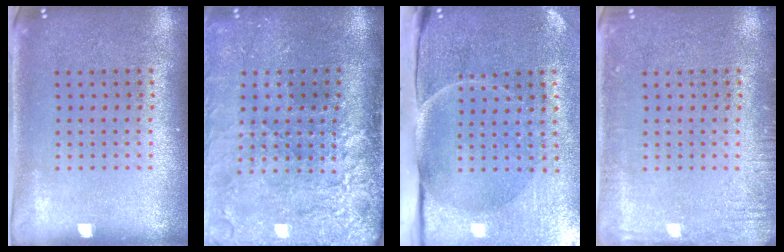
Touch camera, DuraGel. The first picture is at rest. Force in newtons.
{"total": 4.6, "press": 3.7, "slide": 2.8}
{"total": 4.9, "press": 3.9, "slide": 2.9}
{"total": 2.0, "press": 1.9, "slide": 0.2}